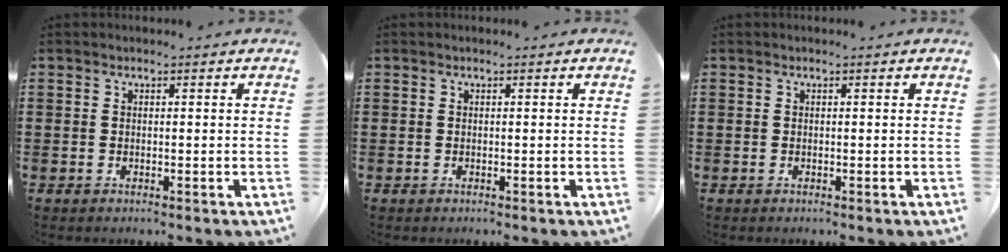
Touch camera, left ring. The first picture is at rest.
{"total": 0.0}
{"total": 0.0}